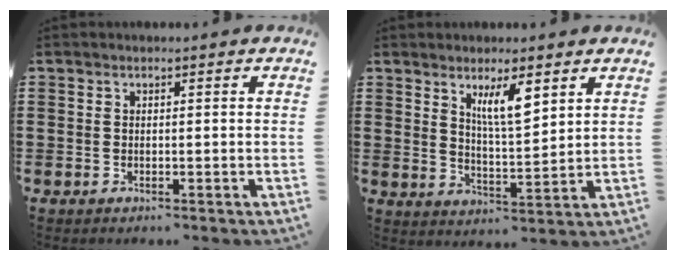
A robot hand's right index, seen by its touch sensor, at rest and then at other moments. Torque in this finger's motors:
{"motor_torque": [0.54, 0.25, 0.17, 0.07]}